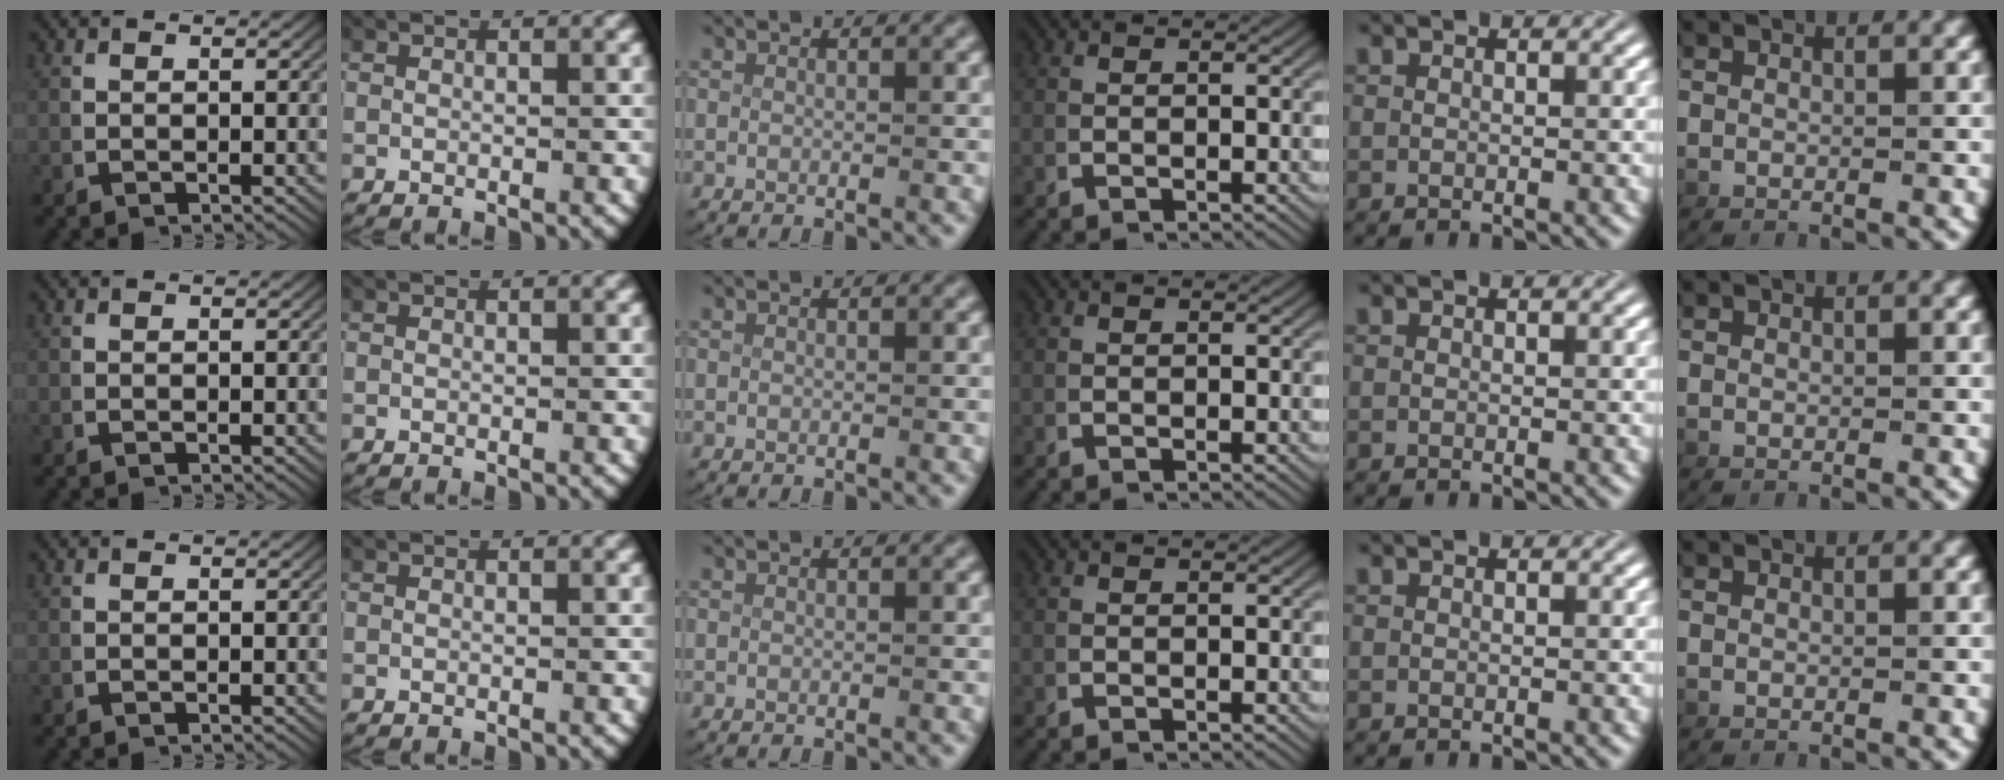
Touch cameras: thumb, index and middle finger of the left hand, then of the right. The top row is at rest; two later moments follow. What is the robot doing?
{"motion": "lift_and_place", "object": "paper towel"}